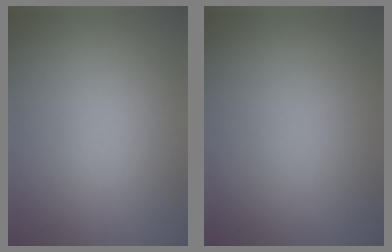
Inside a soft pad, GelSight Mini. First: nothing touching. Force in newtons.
{"total": 0.0}